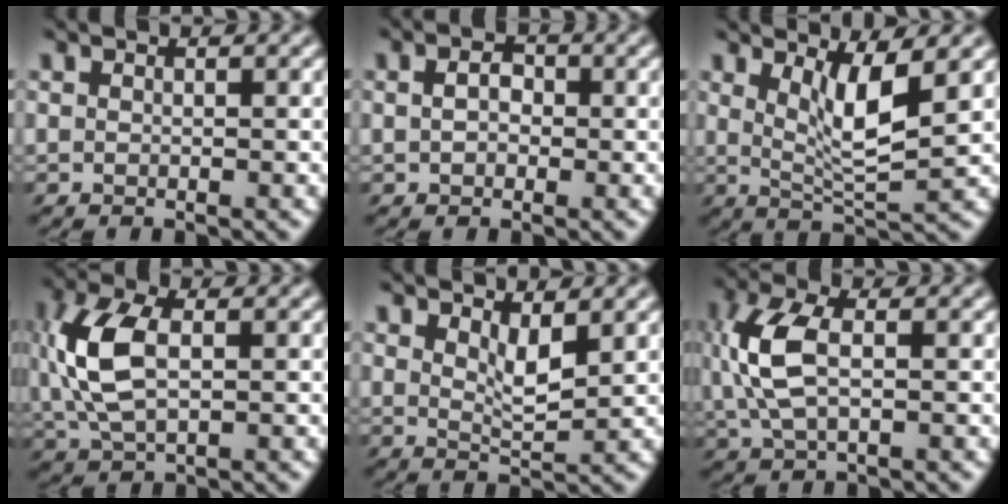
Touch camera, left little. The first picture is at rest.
{"total": 2.9, "force": [-0.4, 2.2, 1.9], "torque": [-0.031, 0.008, -0.014]}
{"total": 4.1, "force": [1.4, 0.3, 3.8], "torque": [-0.074, -0.013, 0.030]}
{"total": 7.1, "force": [0.1, 3.5, 6.2], "torque": [-0.145, 0.012, -0.007]}
{"total": 2.4, "force": [1.2, 0.6, 2.0], "torque": [-0.043, -0.006, 0.021]}
{"total": 6.4, "force": [0.1, 3.0, 5.6], "torque": [-0.138, 0.011, -0.006]}